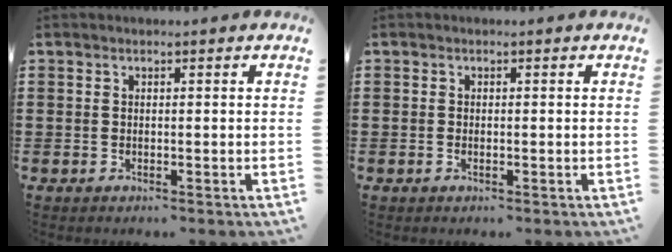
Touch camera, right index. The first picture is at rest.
{"total": 0.5, "force": [-0.2, 0.2, 0.4], "torque": [-0.010, -0.003, -0.003]}